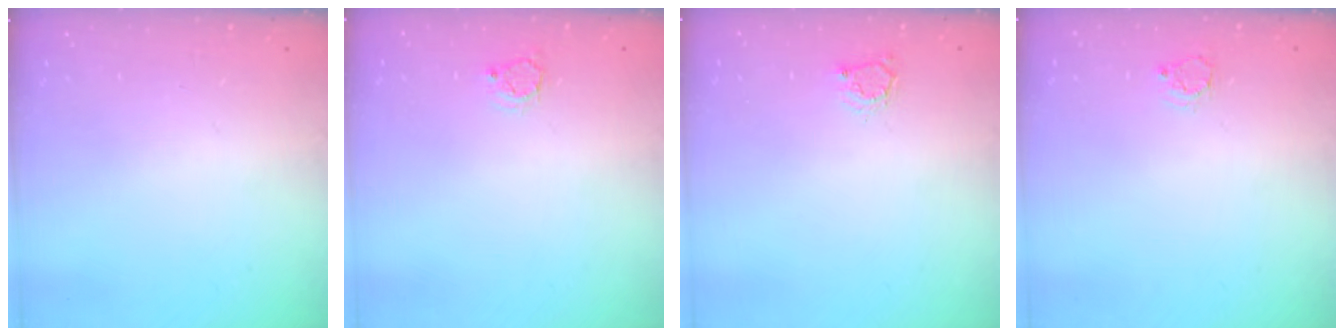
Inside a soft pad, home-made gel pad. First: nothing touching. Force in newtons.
{"total": 3.0, "press": 3.0, "slide": 0.4}
{"total": 2.9, "press": 2.9, "slide": 0.4}
{"total": 3.0, "press": 3.0, "slide": 0.2}